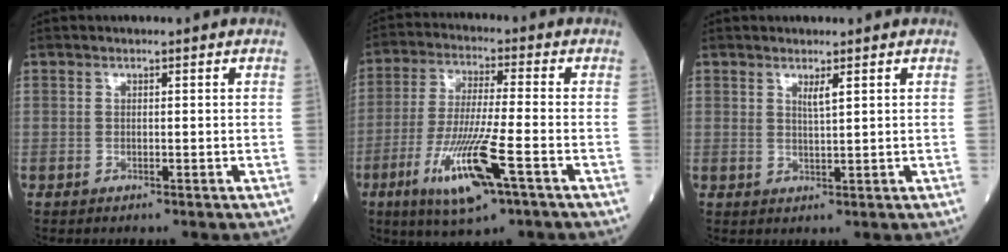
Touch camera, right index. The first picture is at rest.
{"total": 13.0, "force": [-5.6, 1.0, 11.7], "torque": [-0.236, -0.026, -0.099]}
{"total": 1.8, "force": [1.1, 0.0, 1.4], "torque": [-0.029, -0.006, 0.020]}